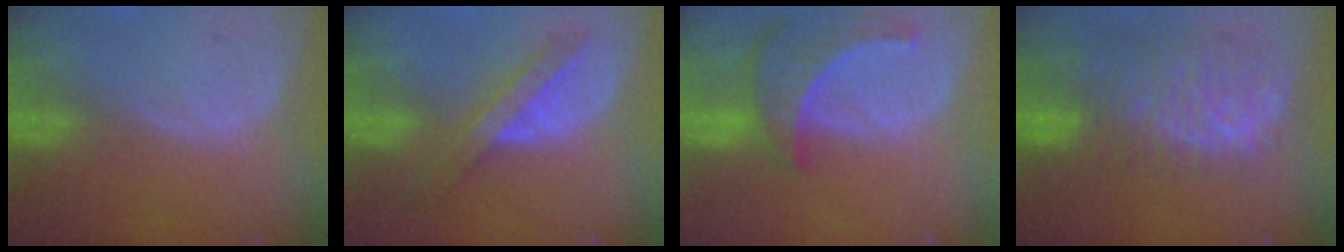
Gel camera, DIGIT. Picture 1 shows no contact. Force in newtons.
{"total": 5.9, "press": 5.7, "slide": 1.5}
{"total": 7.8, "press": 7.5, "slide": 2.4}
{"total": 11.2, "press": 9.6, "slide": 5.8}